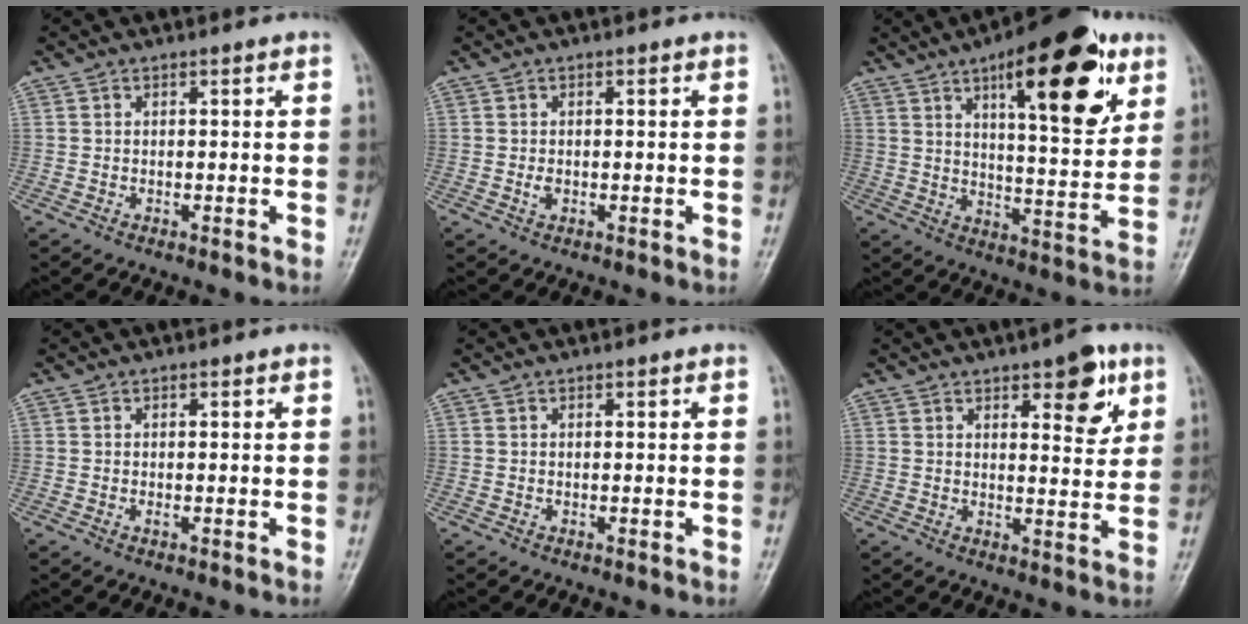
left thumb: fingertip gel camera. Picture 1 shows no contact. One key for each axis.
{"total": 1.4, "fx": -0.2, "fy": 0.9, "fz": 1.0, "tx": -0.017, "ty": -0.002, "tz": -0.005}
{"total": 20.7, "fx": 10.1, "fy": 7.2, "fz": 16.6, "tx": -0.201, "ty": -0.035, "tz": 0.146}
{"total": 0.6, "fx": 0.0, "fy": 0.3, "fz": 0.5, "tx": -0.009, "ty": -0.001, "tz": 0.001}
{"total": 0.0}
{"total": 8.3, "fx": 4.2, "fy": 3.3, "fz": 6.3, "tx": -0.059, "ty": -0.021, "tz": 0.053}